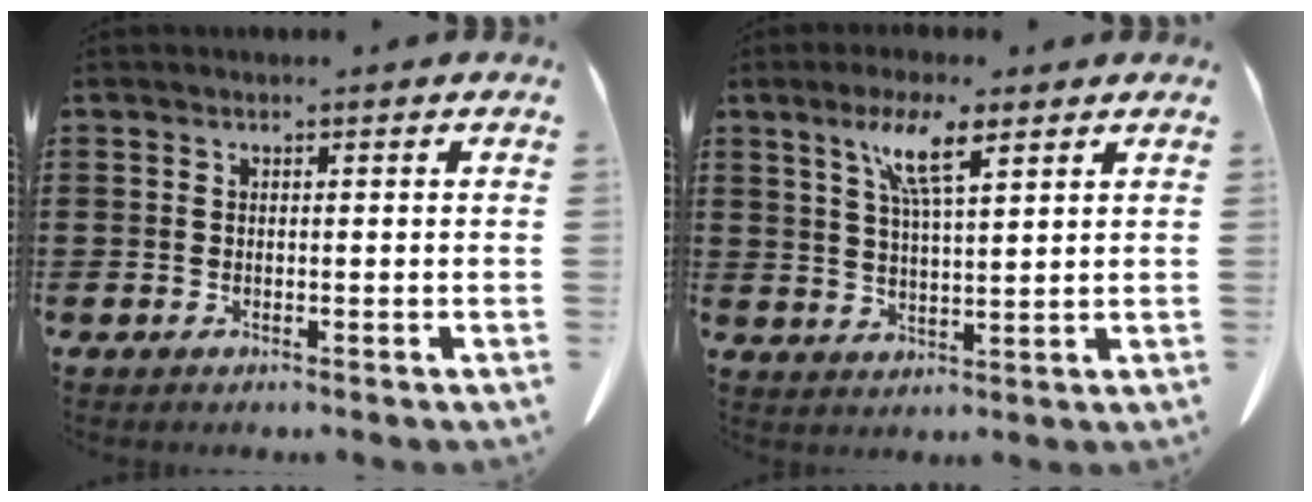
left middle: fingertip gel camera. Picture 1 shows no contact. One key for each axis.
{"total": 7.6, "fx": 4.6, "fy": 1.3, "fz": 5.9, "tx": -0.128, "ty": 0.003, "tz": 0.079}